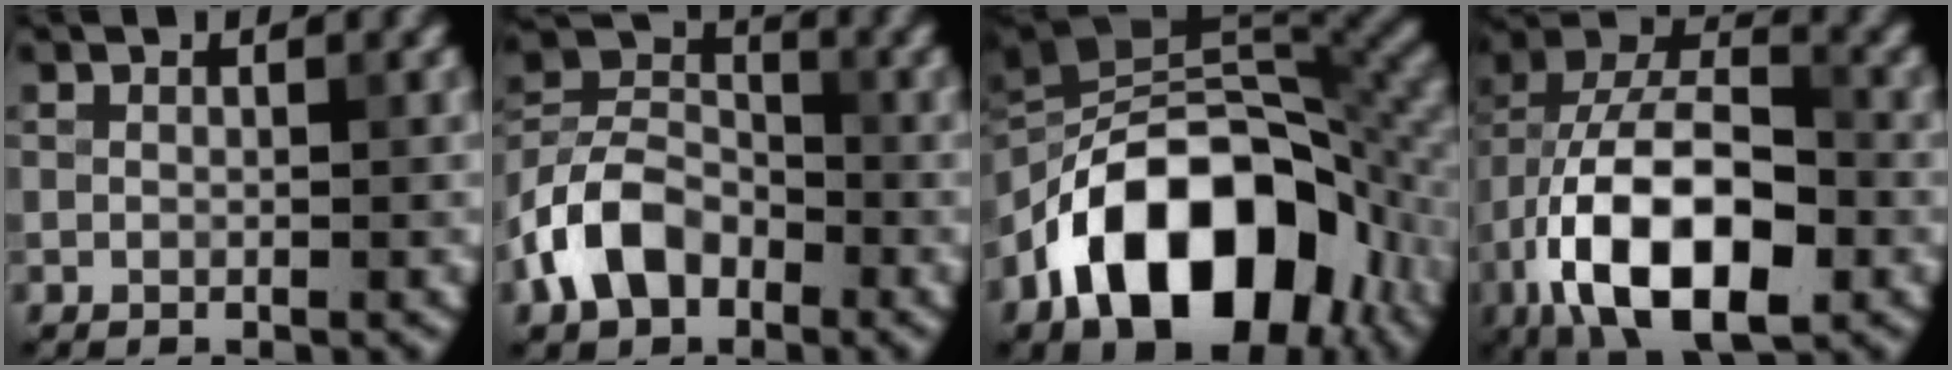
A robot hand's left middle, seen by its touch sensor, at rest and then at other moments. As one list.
[{"total": 6.8, "force": [-3.4, 4.6, 3.7], "torque": [-0.074, 0.007, -0.079]}, {"total": 15.7, "force": [-6.6, 9.3, 10.7], "torque": [-0.170, 0.013, -0.127]}, {"total": 13.3, "force": [-4.7, 6.7, 10.5], "torque": [-0.180, 0.006, -0.090]}]